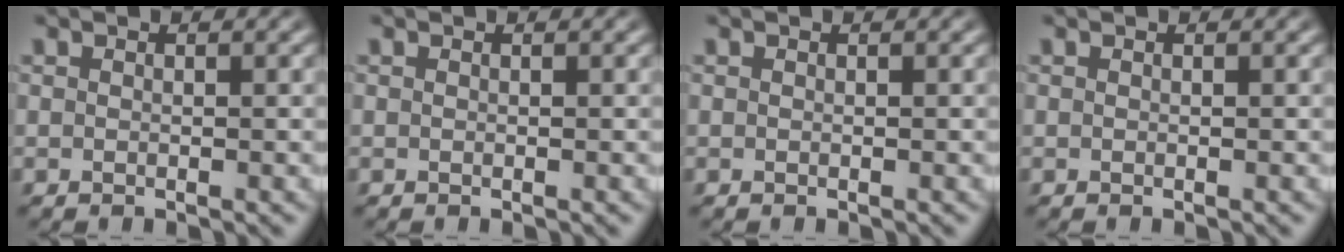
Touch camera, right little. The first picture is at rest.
{"total": 0.0}
{"total": 0.0}
{"total": 0.0}